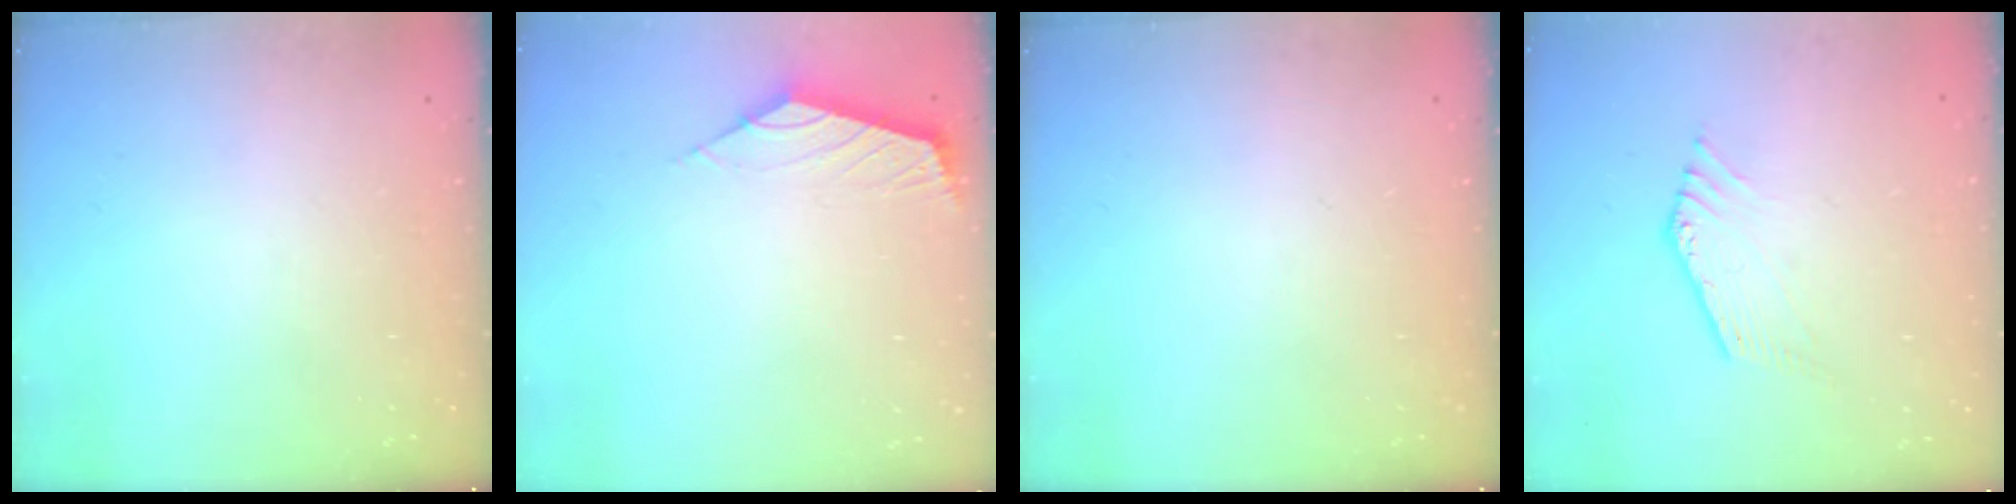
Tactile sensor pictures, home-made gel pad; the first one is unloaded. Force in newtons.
{"total": 2.4, "press": 2.3, "slide": 0.6}
{"total": 0.0}
{"total": 1.1, "press": 1.1, "slide": 0.1}